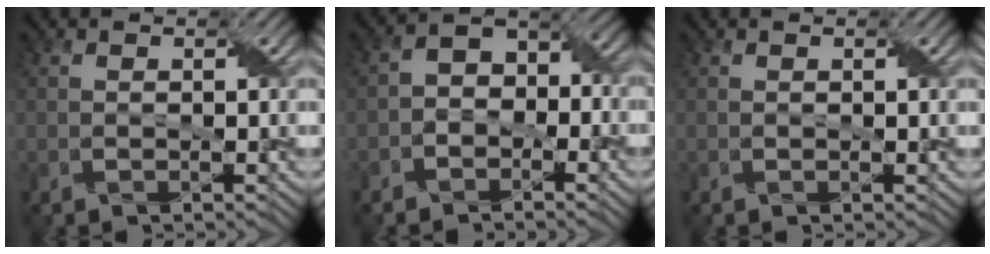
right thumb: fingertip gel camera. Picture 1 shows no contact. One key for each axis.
{"total": 4.6, "fx": -1.9, "fy": 3.4, "fz": 2.5, "tx": -0.039, "ty": 0.006, "tz": -0.048}
{"total": 0.5, "fx": 0.2, "fy": 0.2, "fz": 0.4, "tx": -0.007, "ty": 0.001, "tz": 0.004}